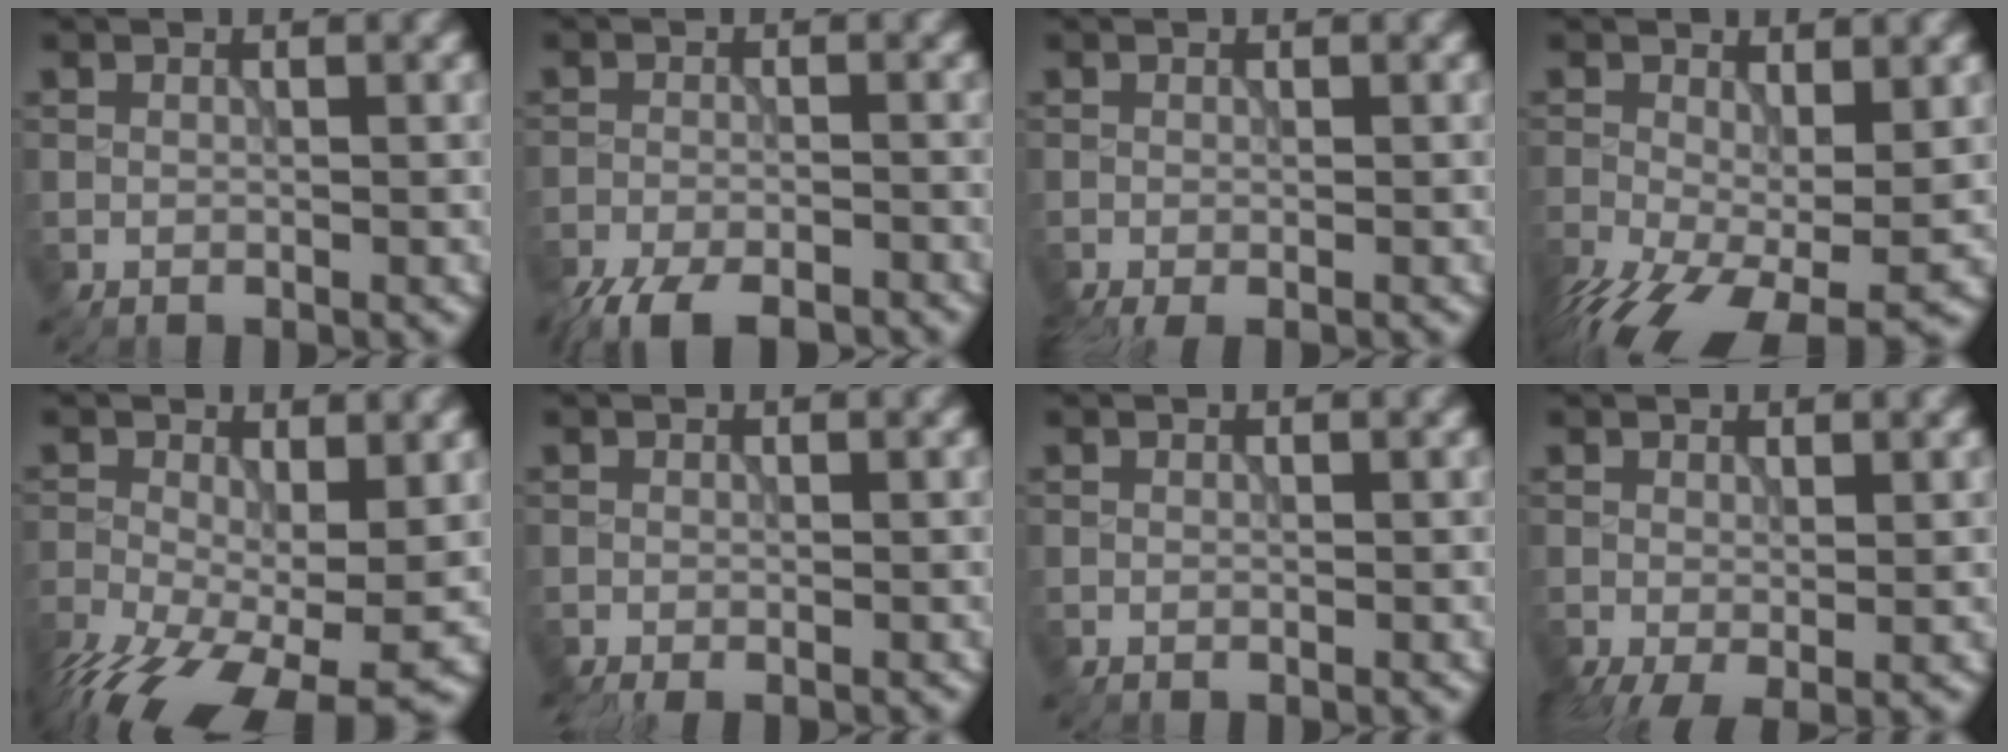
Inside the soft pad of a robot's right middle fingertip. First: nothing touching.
{"total": 7.9, "force": [-6.8, 1.9, 3.5], "torque": [-0.063, -0.031, -0.108]}
{"total": 2.4, "force": [-1.7, 0.4, 1.6], "torque": [-0.026, -0.010, -0.032]}
{"total": 11.3, "force": [-4.8, 5.1, 8.9], "torque": [-0.183, -0.050, -0.070]}
{"total": 12.6, "force": [-5.2, 5.6, 9.9], "torque": [-0.196, -0.046, -0.078]}
{"total": 1.7, "force": [-1.3, 0.2, 1.0], "torque": [-0.016, -0.009, -0.024]}
{"total": 0.0}
{"total": 2.0, "force": [-0.5, 0.7, 1.8], "torque": [-0.038, -0.010, -0.009]}